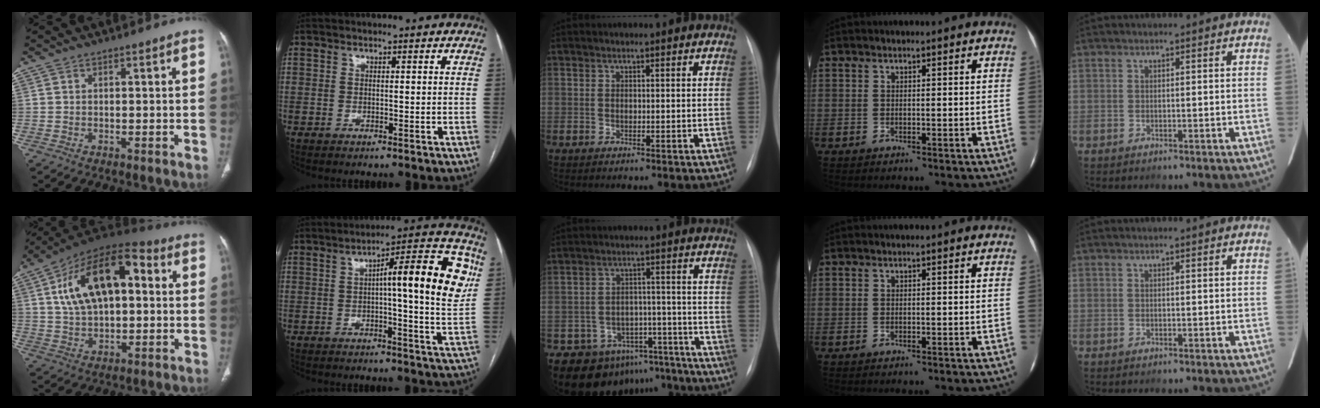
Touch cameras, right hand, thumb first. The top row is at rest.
{"thumb": {"total": 20.0, "force": [4.0, 10.7, 16.4], "torque": [-0.261, 0.028, 0.058]}, "index": {"total": 14.6, "force": [3.0, 2.0, 14.1], "torque": [-0.189, 0.028, 0.034]}, "middle": {"total": 14.2, "force": [-11.4, 8.3, 2.0], "torque": [-0.017, 0.053, -0.147]}}